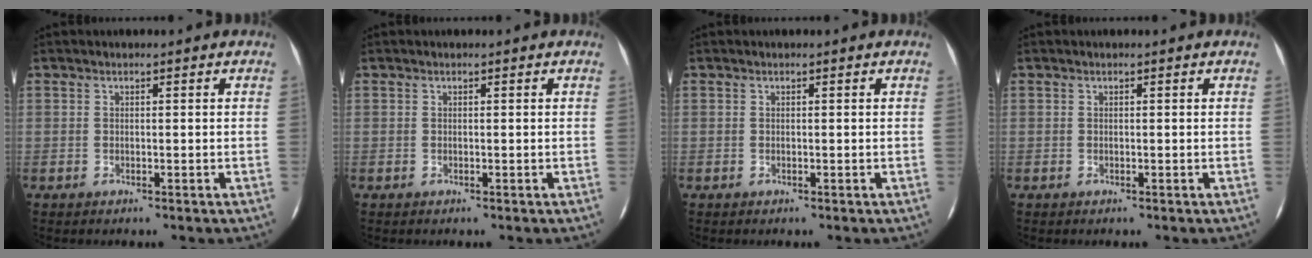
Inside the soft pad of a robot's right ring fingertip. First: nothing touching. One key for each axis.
{"total": 0.0}
{"total": 0.0}
{"total": 0.0}